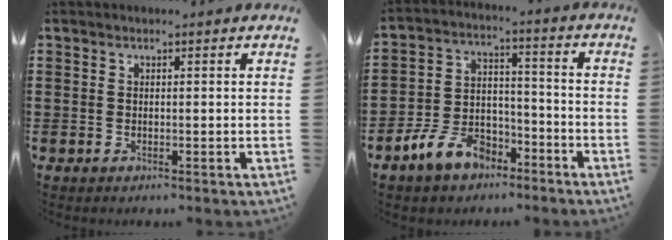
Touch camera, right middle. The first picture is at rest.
{"total": 8.5, "force": [-6.5, 4.3, 3.3], "torque": [-0.076, 0.027, -0.129]}